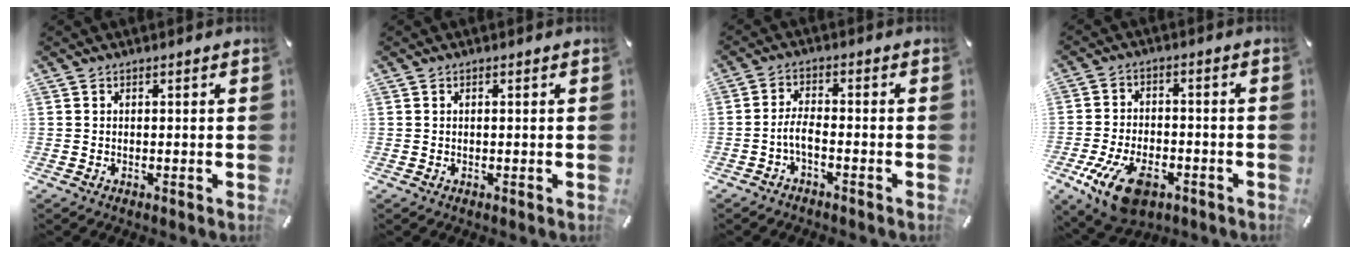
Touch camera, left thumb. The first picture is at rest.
{"total": 0.0}
{"total": 4.0, "force": [-2.1, 1.3, 3.2], "torque": [-0.068, 0.008, -0.041]}
{"total": 12.2, "force": [-6.0, 6.9, 8.0], "torque": [-0.156, 0.022, -0.106]}